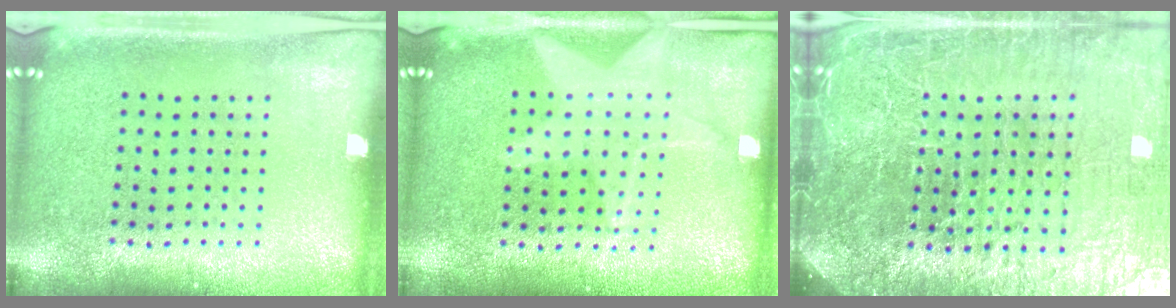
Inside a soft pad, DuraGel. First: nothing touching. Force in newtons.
{"total": 1.0, "press": 1.0, "slide": 0.1}
{"total": 6.9, "press": 6.1, "slide": 3.3}